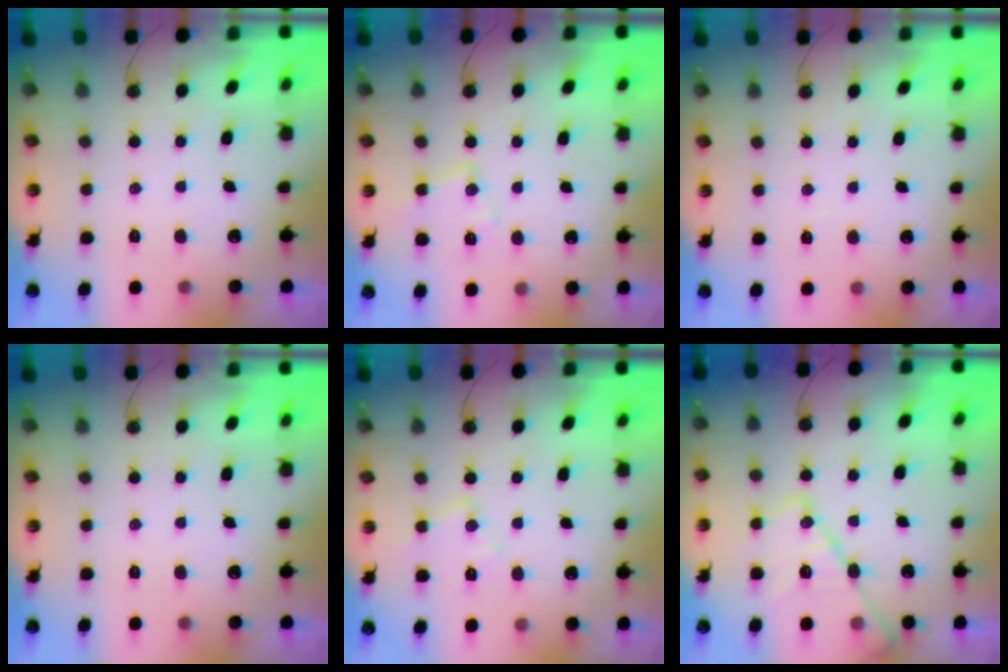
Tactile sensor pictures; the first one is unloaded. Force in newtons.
{"total": 10.1, "press": 10.1, "slide": 0.7}
{"total": 2.8, "press": 2.8, "slide": 0.5}
{"total": 0.0}
{"total": 8.2, "press": 8.1, "slide": 0.6}
{"total": 15.7, "press": 15.7, "slide": 1.3}